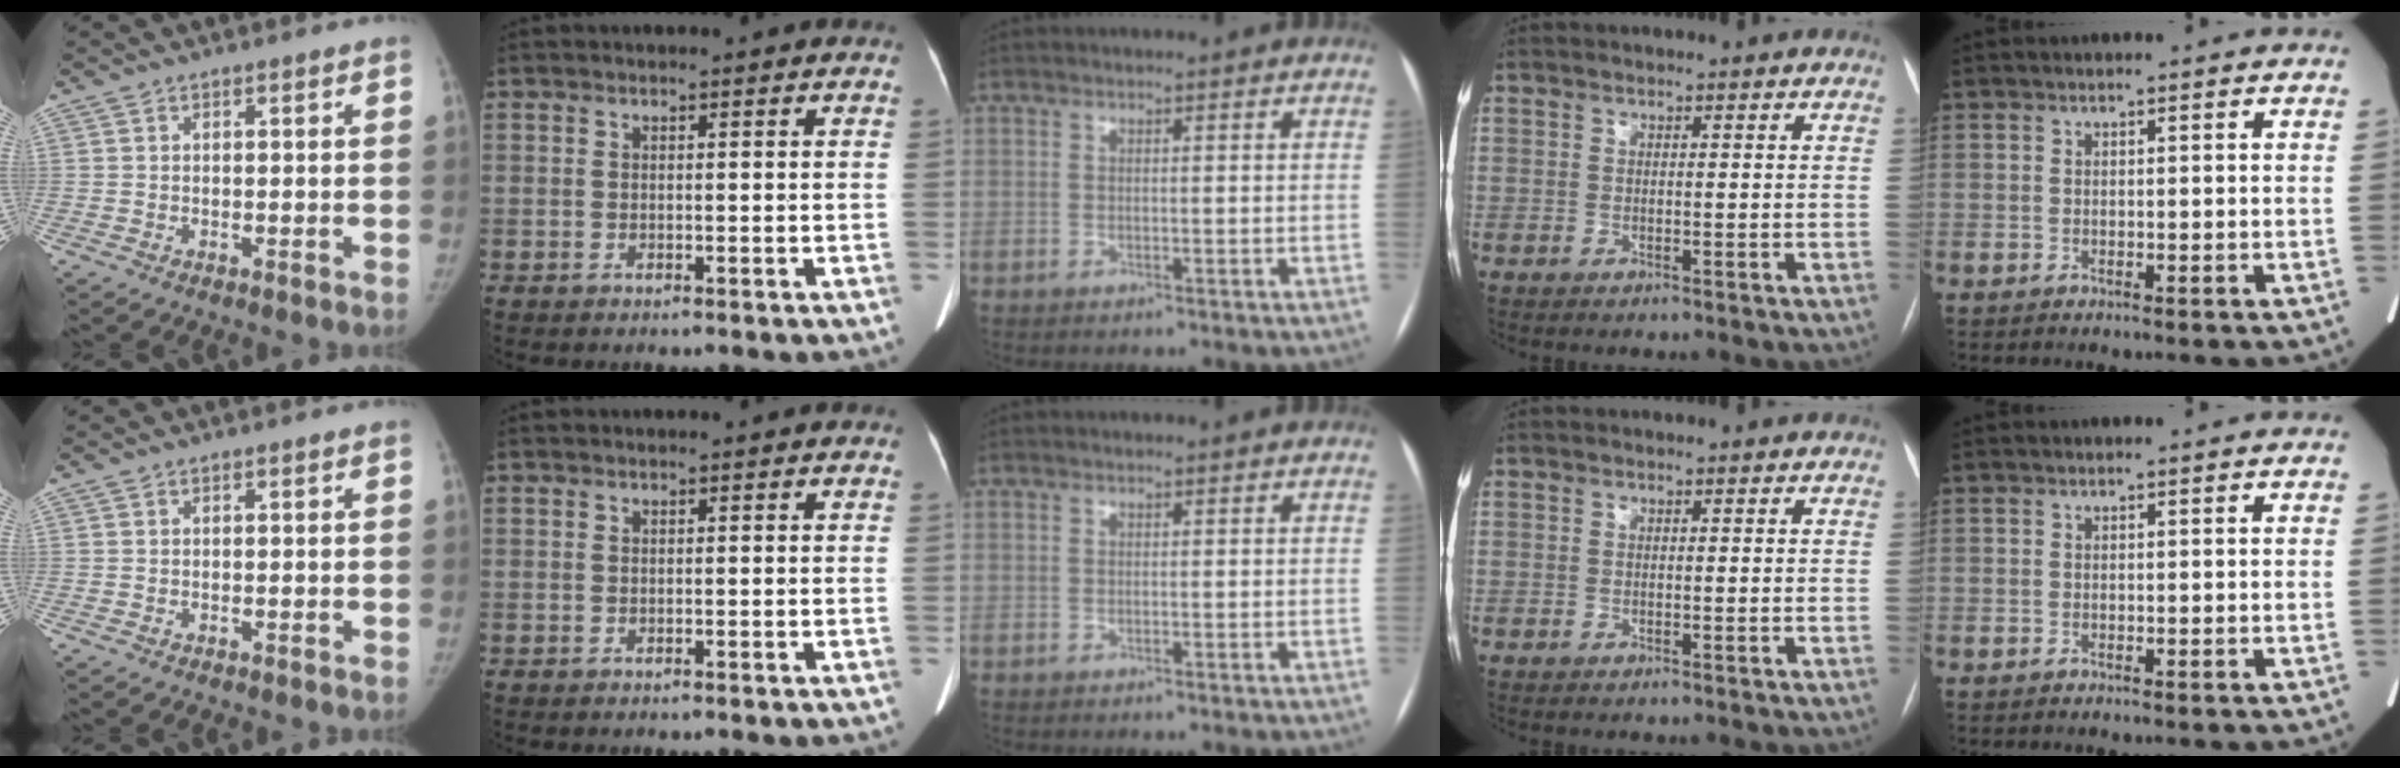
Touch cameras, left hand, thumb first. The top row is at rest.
{}